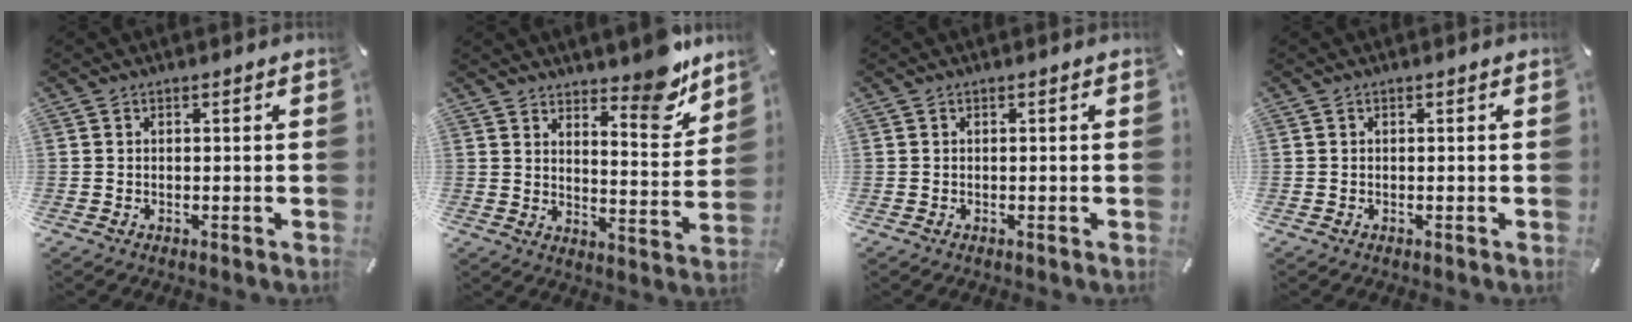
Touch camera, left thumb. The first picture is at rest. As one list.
[{"total": 11.1, "force": [9.5, 3.9, 4.4], "torque": [-0.032, -0.088, 0.163]}, {"total": 0.0}, {"total": 0.0}]